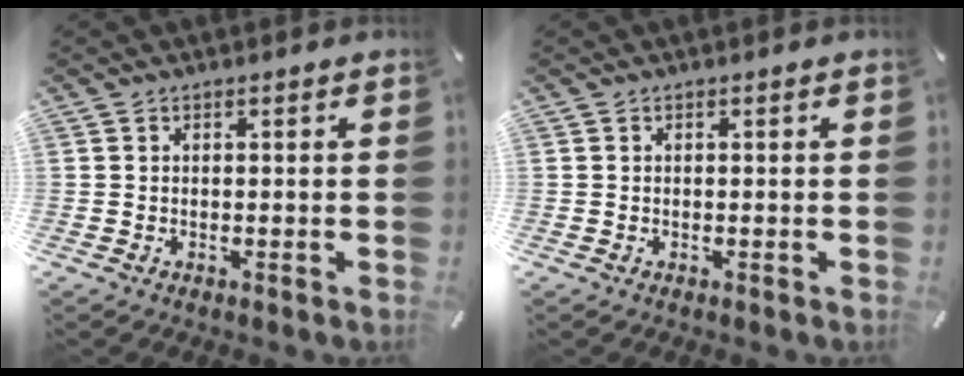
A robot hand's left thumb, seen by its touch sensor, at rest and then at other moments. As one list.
[{"total": 0.0}]